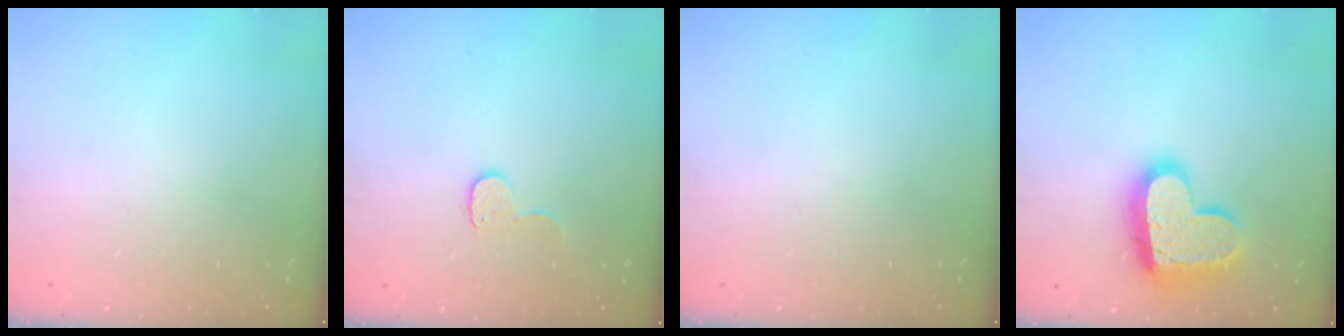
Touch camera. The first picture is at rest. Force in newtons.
{"total": 6.7, "press": 6.7, "slide": 0.4}
{"total": 0.0}
{"total": 18.4, "press": 18.3, "slide": 1.7}